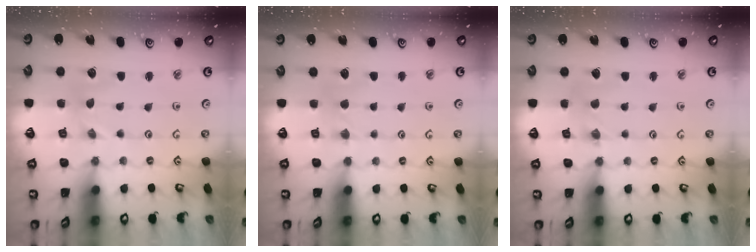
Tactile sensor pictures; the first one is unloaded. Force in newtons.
{"total": 2.8, "press": 2.7, "slide": 0.6}
{"total": 1.7, "press": 1.7, "slide": 0.4}